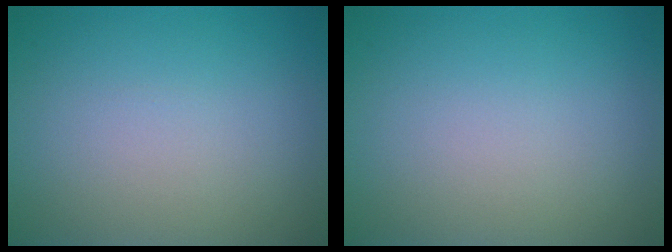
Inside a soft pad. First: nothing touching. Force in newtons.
{"total": 0.0}